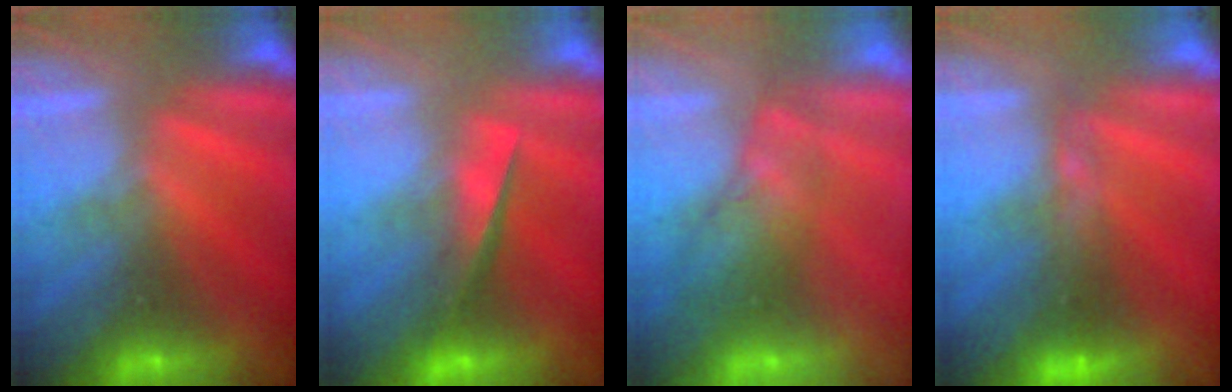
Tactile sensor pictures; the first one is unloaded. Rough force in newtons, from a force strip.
{"total": 4.5}
{"total": 2.6}
{"total": 4.2}